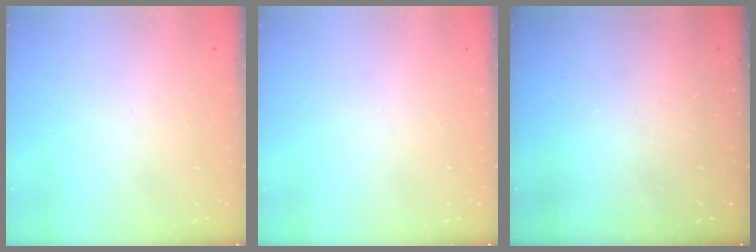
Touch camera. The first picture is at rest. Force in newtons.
{"total": 0.0}
{"total": 0.0}